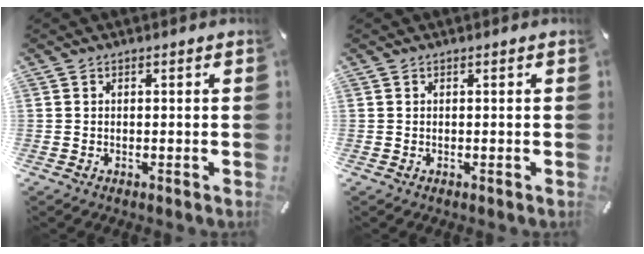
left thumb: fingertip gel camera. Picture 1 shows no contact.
{"total": 0.0}